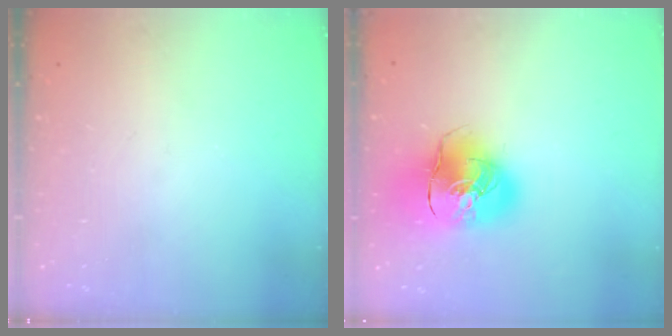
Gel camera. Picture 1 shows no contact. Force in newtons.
{"total": 16.8, "press": 16.6, "slide": 2.8}